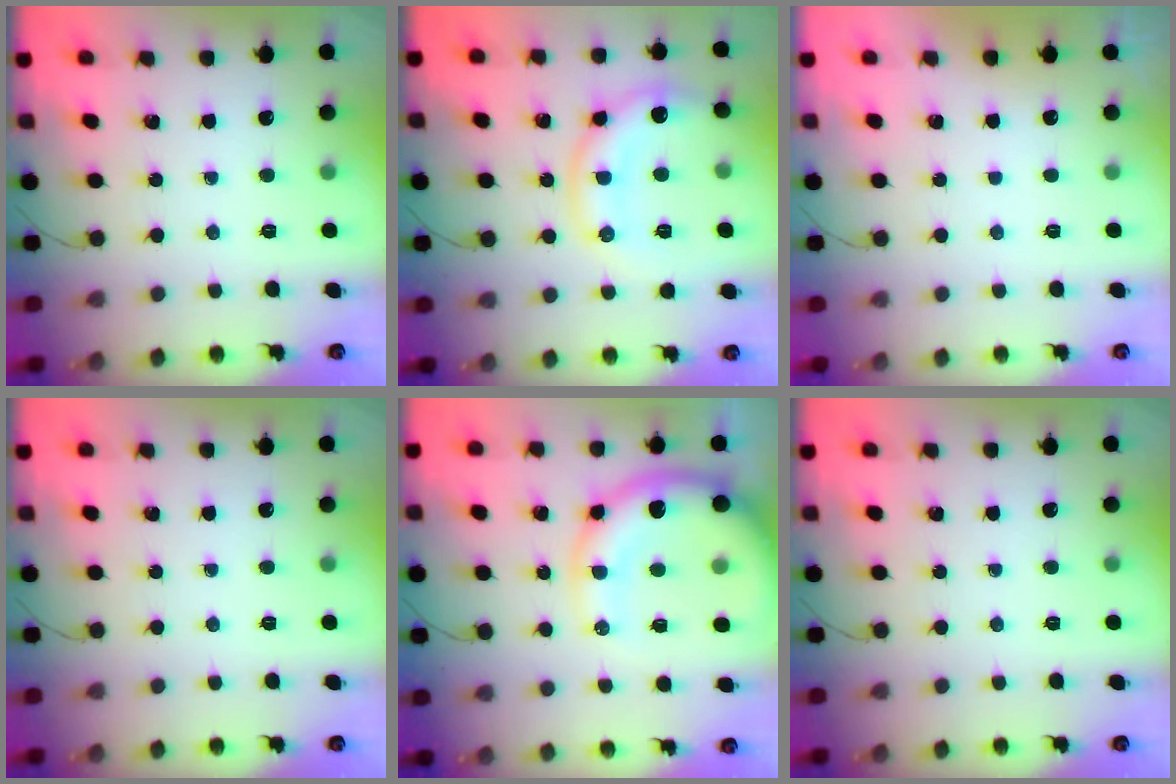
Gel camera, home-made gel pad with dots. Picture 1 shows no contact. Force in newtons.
{"total": 11.2, "press": 11.2, "slide": 0.1}
{"total": 2.9, "press": 2.9, "slide": 0.1}
{"total": 0.0}
{"total": 17.5, "press": 17.1, "slide": 3.8}
{"total": 0.0}